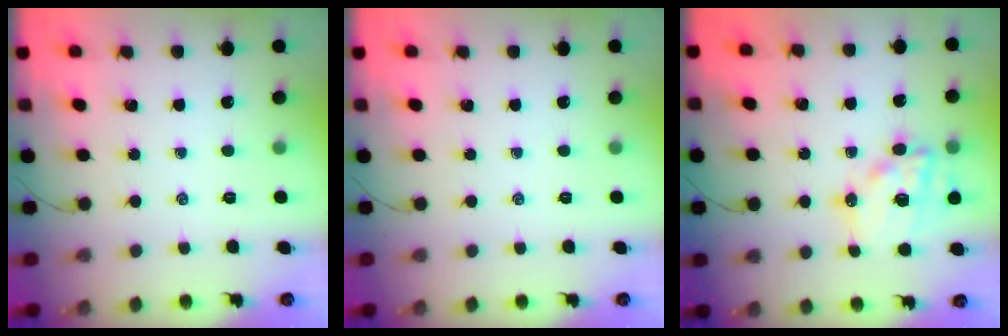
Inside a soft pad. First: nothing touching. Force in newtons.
{"total": 0.0}
{"total": 14.3, "press": 13.8, "slide": 3.5}